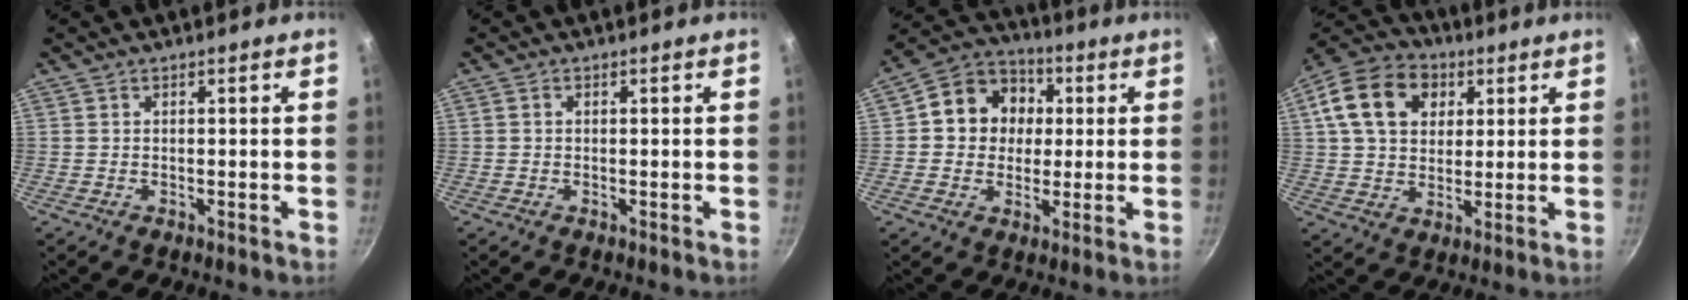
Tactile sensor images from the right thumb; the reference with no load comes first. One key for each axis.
{"total": 0.6, "fx": 0.0, "fy": 0.5, "fz": 0.3, "tx": -0.004, "ty": 0.004, "tz": 0.000}
{"total": 11.9, "fx": 1.6, "fy": 10.5, "fz": 5.4, "tx": -0.057, "ty": 0.015, "tz": 0.010}
{"total": 15.0, "fx": 4.7, "fy": 11.3, "fz": 8.7, "tx": -0.139, "ty": 0.010, "tz": 0.069}